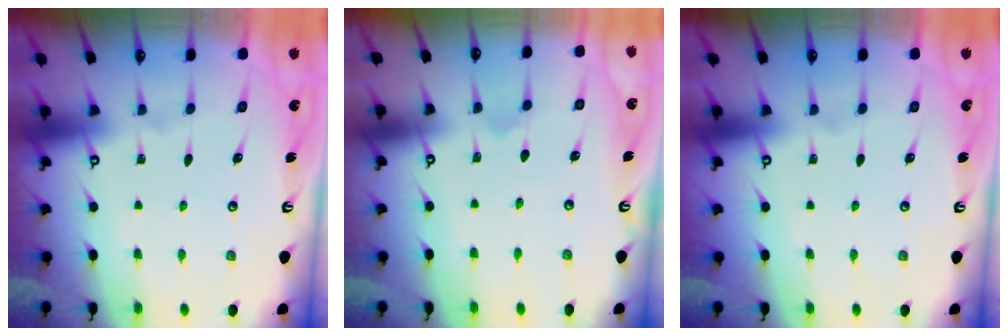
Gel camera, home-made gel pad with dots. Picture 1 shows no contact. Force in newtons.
{"total": 1.9, "press": 1.9, "slide": 0.5}
{"total": 0.0}